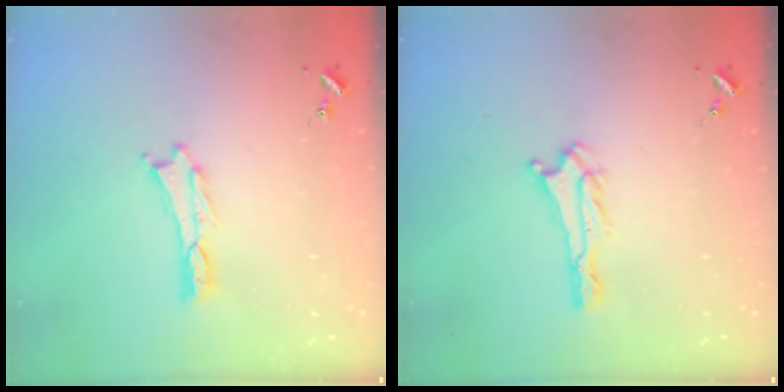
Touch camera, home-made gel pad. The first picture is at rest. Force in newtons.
{"total": 0.6, "press": 0.6, "slide": 0.1}